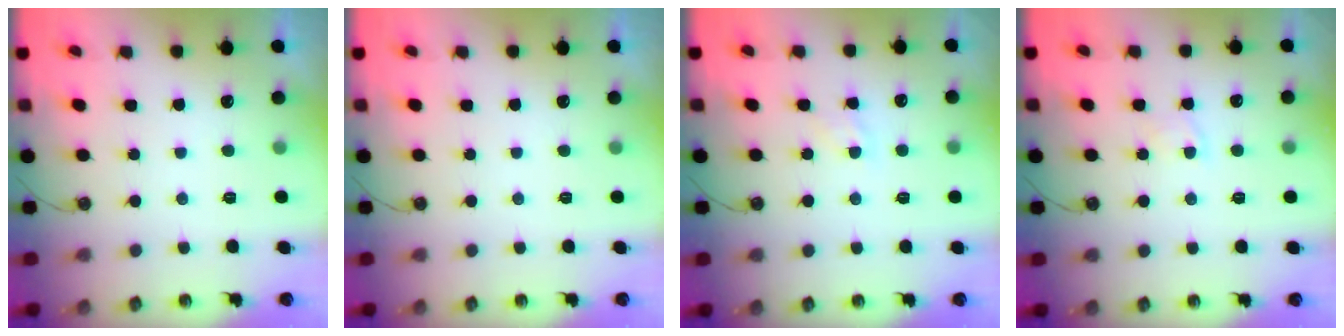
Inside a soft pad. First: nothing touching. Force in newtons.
{"total": 0.0}
{"total": 6.0, "press": 6.0, "slide": 0.7}
{"total": 2.8, "press": 2.8, "slide": 0.4}